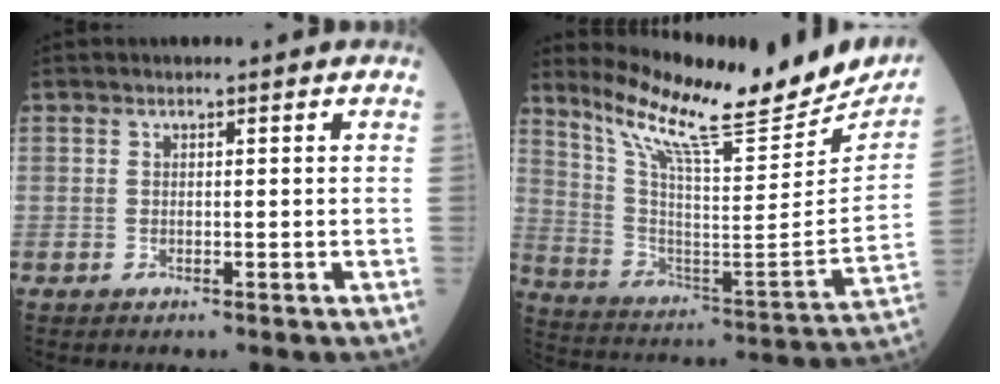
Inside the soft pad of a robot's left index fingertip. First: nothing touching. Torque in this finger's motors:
{"motor_torque": [0.86, -1.27, 0.09, 0.11]}